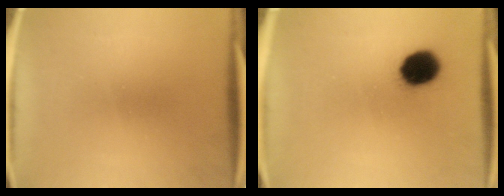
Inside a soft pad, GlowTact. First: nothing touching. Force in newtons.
{"total": 10.5}